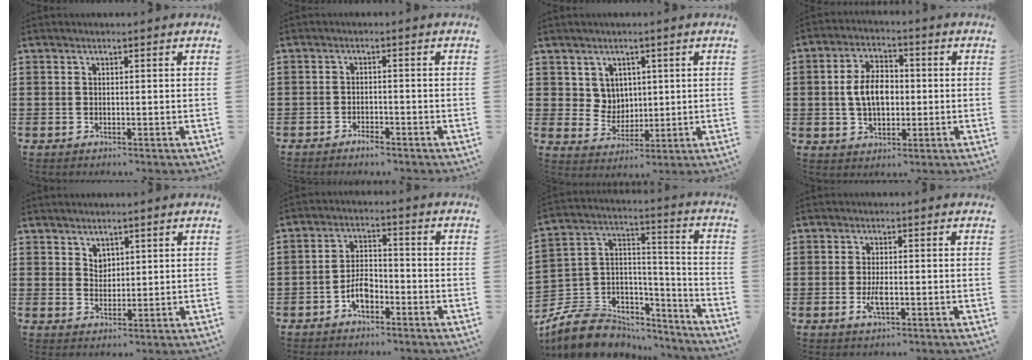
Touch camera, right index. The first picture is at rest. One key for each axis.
{"total": 1.7, "fx": -1.5, "fy": 0.4, "fz": 0.6, "tx": -0.015, "ty": -0.001, "tz": -0.029}
{"total": 4.5, "fx": 2.3, "fy": 3.8, "fz": 0.7, "tx": -0.034, "ty": 0.008, "tz": 0.044}
{"total": 7.1, "fx": -0.2, "fy": 4.4, "fz": 5.5, "tx": -0.115, "ty": 0.008, "tz": -0.010}
{"total": 2.4, "fx": 1.8, "fy": 1.6, "fz": 0.3, "tx": -0.011, "ty": 0.007, "tz": 0.035}
{"total": 4.5, "fx": -2.4, "fy": 2.2, "fz": 3.1, "tx": -0.067, "ty": 0.000, "tz": -0.048}
{"total": 9.1, "fx": -6.6, "fy": 5.8, "fz": 2.2, "tx": -0.074, "ty": 0.008, "tz": -0.125}
{"total": 3.0, "fx": -0.9, "fy": 0.8, "fz": 2.8, "tx": -0.056, "ty": -0.005, "tz": -0.017}